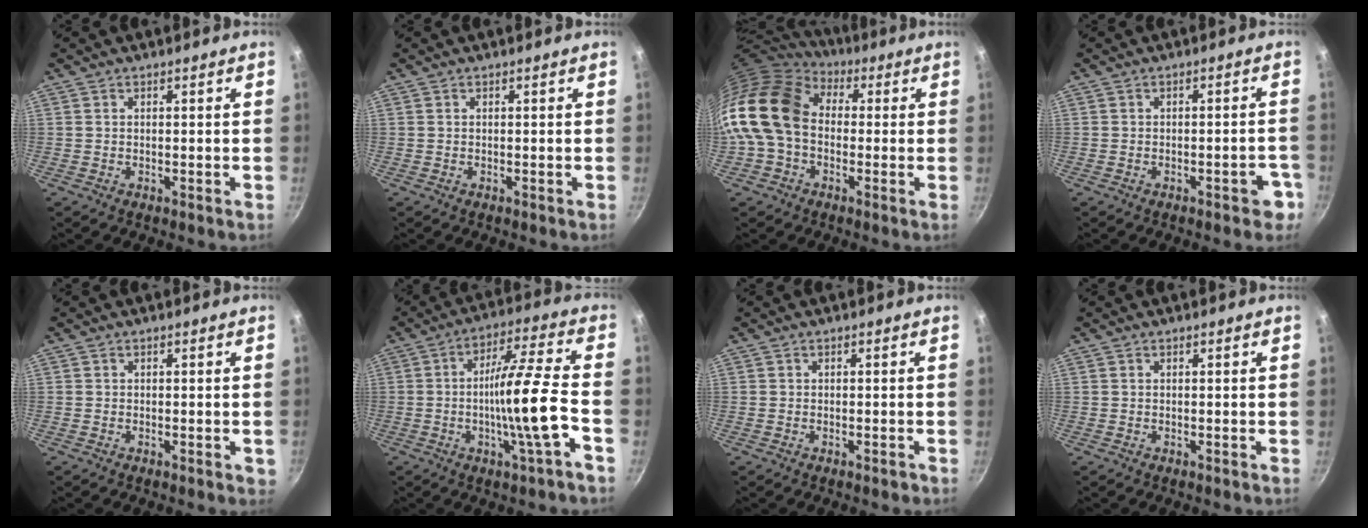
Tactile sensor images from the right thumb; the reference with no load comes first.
{"total": 0.0}
{"total": 17.0, "force": [0.4, 12.5, 11.4], "torque": [-0.213, 0.032, -0.011]}
{"total": 4.2, "force": [-2.2, 1.8, 3.1], "torque": [-0.016, 0.024, -0.021]}
{"total": 1.1, "force": [-0.3, 0.7, 0.7], "torque": [-0.004, 0.001, -0.006]}
{"total": 13.5, "force": [-3.8, 0.8, 13.0], "torque": [-0.207, 0.031, -0.068]}
{"total": 0.7, "force": [-0.5, 0.4, 0.3], "torque": [-0.004, 0.003, -0.004]}
{"total": 0.0}